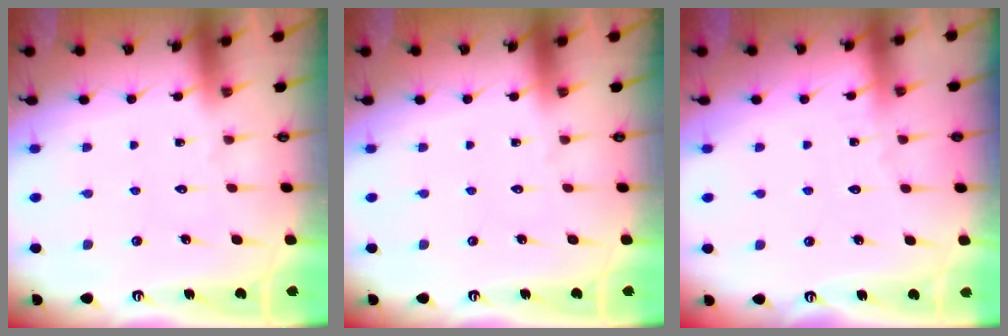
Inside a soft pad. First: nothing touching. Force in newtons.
{"total": 0.0}
{"total": 2.2, "press": 2.2, "slide": 0.3}